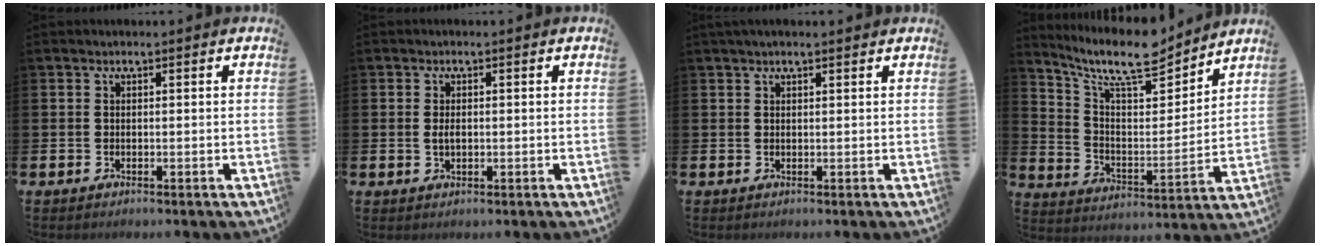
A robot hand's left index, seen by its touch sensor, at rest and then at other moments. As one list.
[{"total": 1.3, "force": [0.1, 0.7, 1.1], "torque": [-0.019, 0.005, 0.000]}, {"total": 1.5, "force": [1.3, 0.2, 0.8], "torque": [-0.013, 0.003, 0.022]}, {"total": 10.8, "force": [9.4, 2.7, 4.7], "torque": [-0.116, -0.060, 0.163]}]